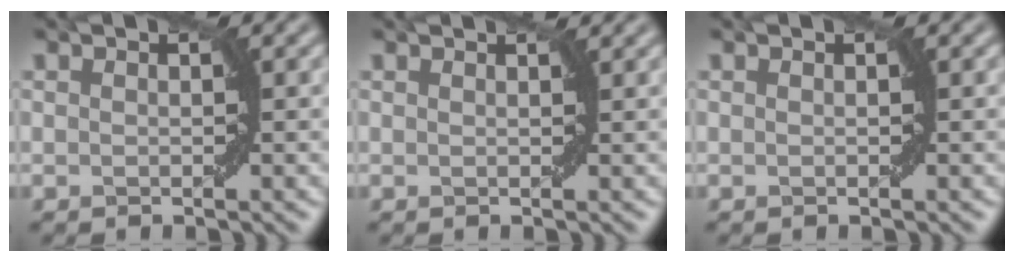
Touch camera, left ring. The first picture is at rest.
{"total": 1.0, "force": [0.9, 0.0, 0.3], "torque": [-0.005, -0.003, 0.011]}
{"total": 0.0}